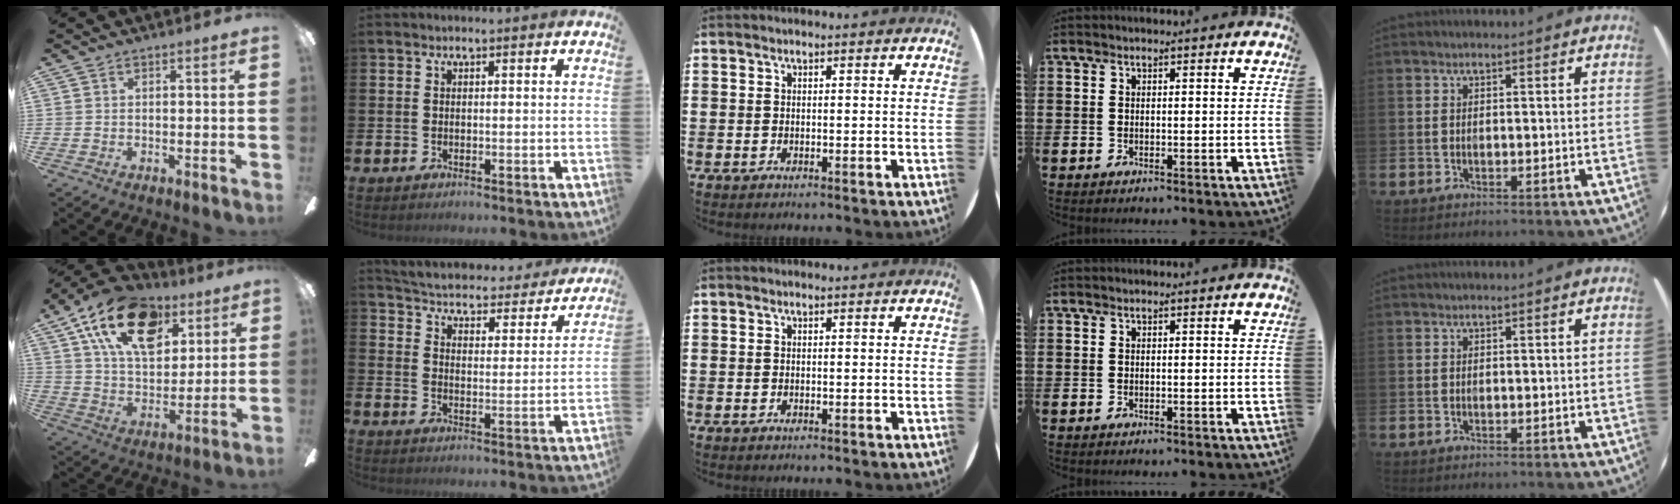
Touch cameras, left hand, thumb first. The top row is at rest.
{"thumb": {"total": 21.2, "force": [11.1, 12.3, 13.2], "torque": [-0.219, -0.038, 0.198]}, "index": {"total": 4.6, "force": [4.5, 0.9, 0.7], "torque": [-0.040, -0.042, 0.070]}}